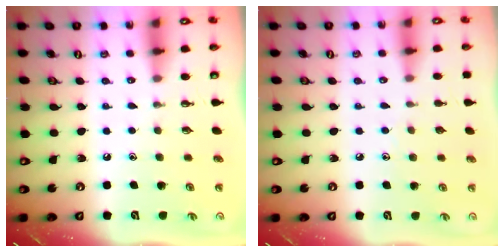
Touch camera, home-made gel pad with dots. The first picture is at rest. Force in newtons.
{"total": 2.9, "press": 2.8, "slide": 0.2}